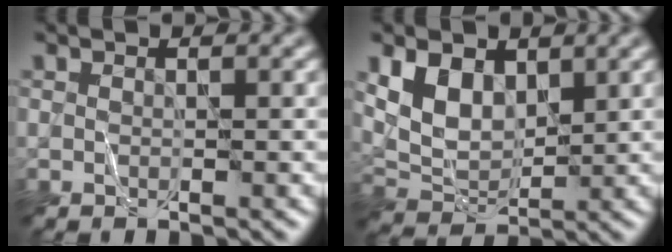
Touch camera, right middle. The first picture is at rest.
{"total": 4.5, "force": [2.0, 2.9, 2.8], "torque": [-0.062, -0.009, 0.040]}